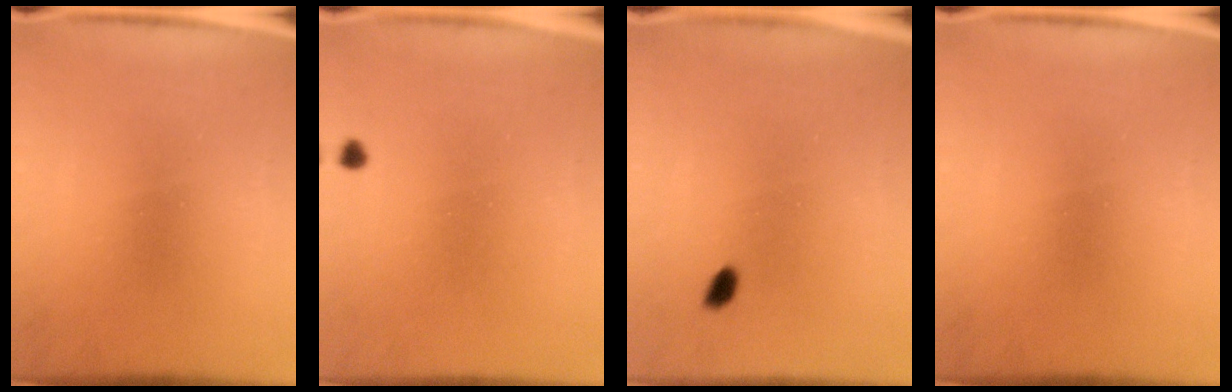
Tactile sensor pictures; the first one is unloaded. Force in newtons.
{"total": 0.7}
{"total": 1.4}
{"total": 0.0}